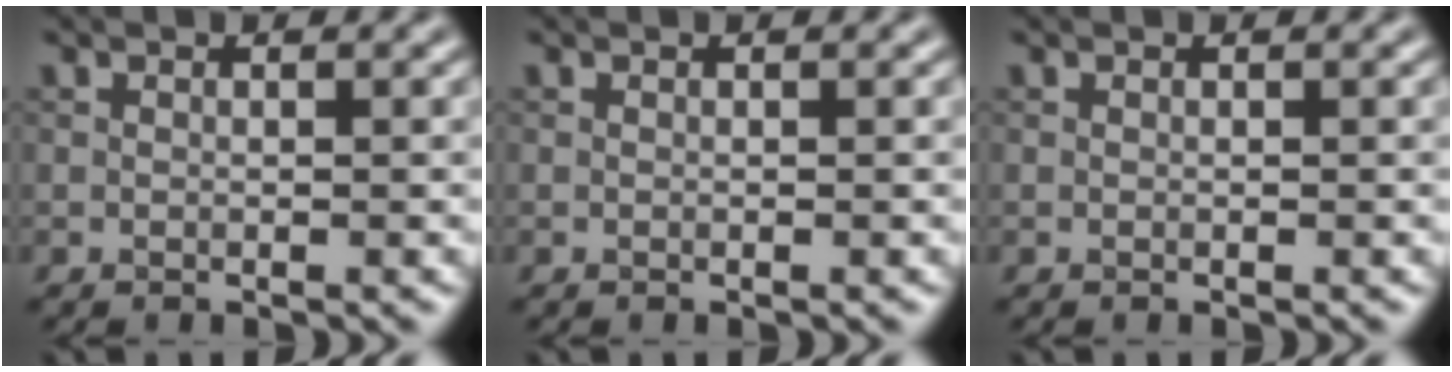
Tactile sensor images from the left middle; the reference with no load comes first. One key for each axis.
{"total": 0.0}
{"total": 0.0}